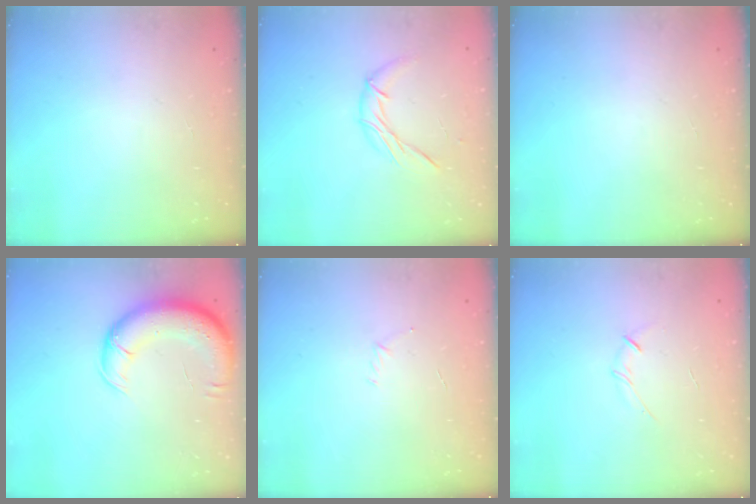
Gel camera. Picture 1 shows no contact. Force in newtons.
{"total": 6.8, "press": 6.8, "slide": 0.7}
{"total": 0.0}
{"total": 13.2, "press": 12.8, "slide": 3.3}
{"total": 2.9, "press": 2.8, "slide": 0.8}
{"total": 3.5, "press": 3.3, "slide": 1.0}